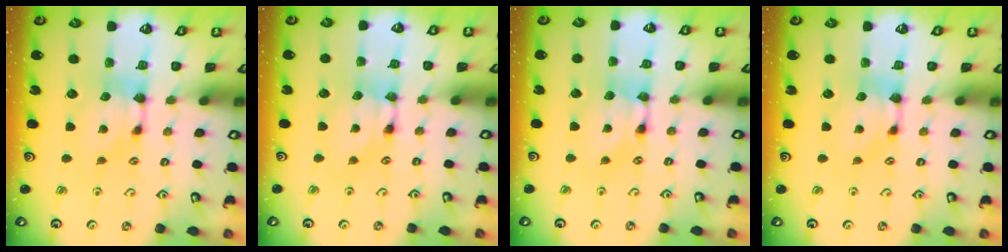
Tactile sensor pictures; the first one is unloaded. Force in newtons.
{"total": 1.5, "press": 1.5, "slide": 0.2}
{"total": 1.6, "press": 1.6, "slide": 0.1}
{"total": 0.0}